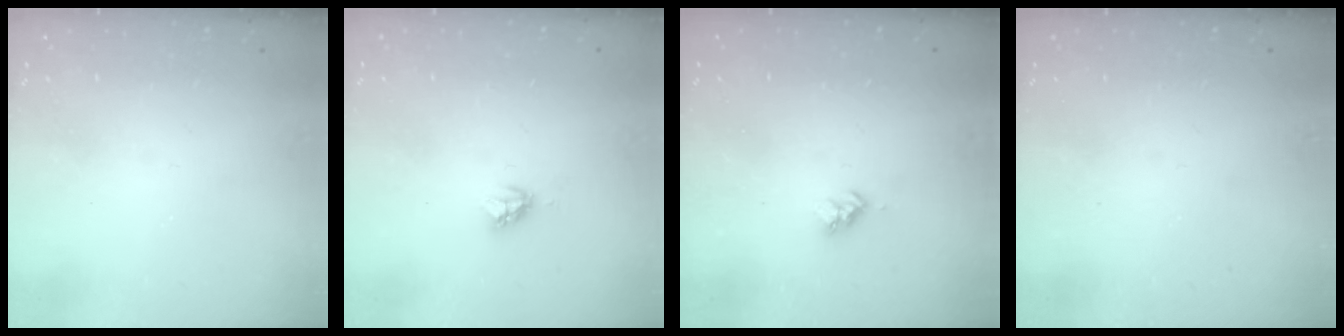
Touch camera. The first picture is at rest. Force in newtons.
{"total": 3.3, "press": 3.3, "slide": 0.5}
{"total": 3.1, "press": 3.1, "slide": 0.4}
{"total": 0.0}